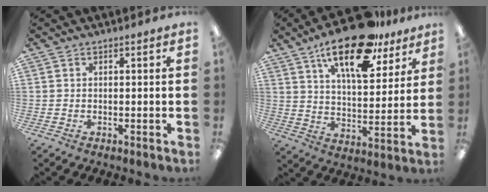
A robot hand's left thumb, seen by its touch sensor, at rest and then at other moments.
{"total": 19.4, "force": [13.1, 7.6, 12.0], "torque": [-0.193, -0.069, 0.217]}